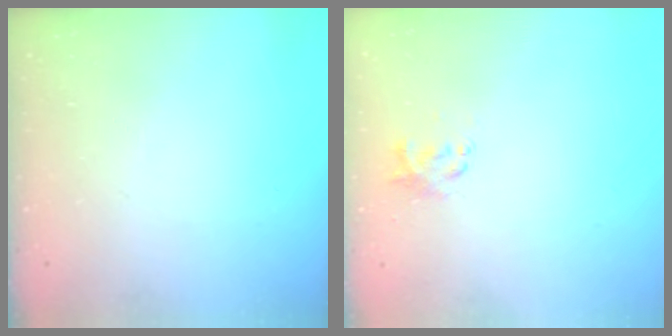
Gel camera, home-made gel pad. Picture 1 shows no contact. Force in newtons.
{"total": 2.2, "press": 2.2, "slide": 0.4}